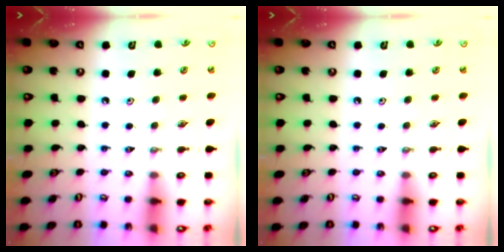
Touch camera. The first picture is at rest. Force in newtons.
{"total": 0.0}